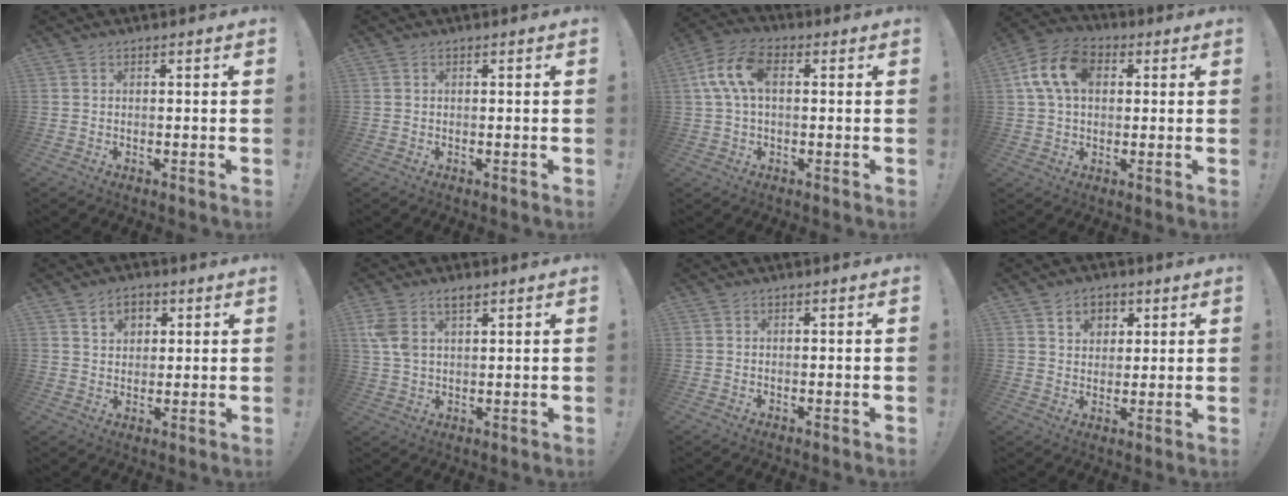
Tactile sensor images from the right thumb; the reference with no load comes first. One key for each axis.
{"total": 0.0}
{"total": 11.4, "fx": 2.0, "fy": 6.6, "fz": 9.1, "tx": -0.175, "ty": 0.011, "tz": 0.040}
{"total": 13.7, "fx": 3.5, "fy": 9.5, "fz": 9.2, "tx": -0.165, "ty": 0.010, "tz": 0.068}
{"total": 6.0, "fx": 3.0, "fy": 4.3, "fz": 2.9, "tx": -0.038, "ty": -0.010, "tz": 0.052}
{"total": 6.0, "fx": 3.3, "fy": 3.2, "fz": 3.8, "tx": -0.068, "ty": -0.011, "tz": 0.062}
{"total": 0.0}
{"total": 6.7, "fx": 3.1, "fy": 5.5, "fz": 2.4, "tx": -0.033, "ty": -0.013, "tz": 0.057}